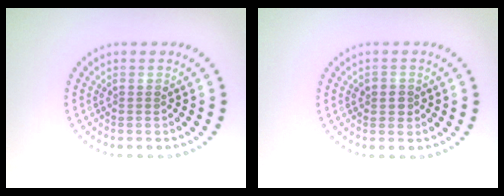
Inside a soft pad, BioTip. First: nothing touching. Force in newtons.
{"total": 1.5, "press": 1.3, "slide": 0.6}